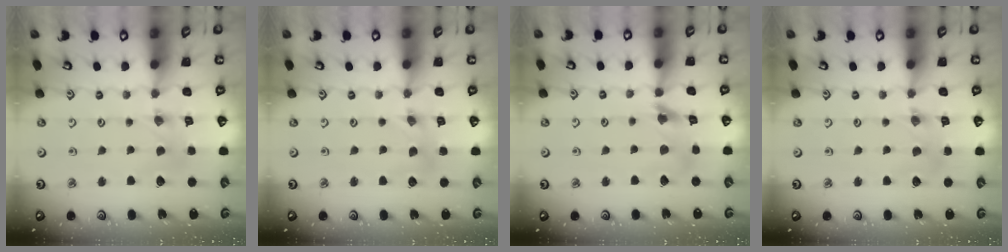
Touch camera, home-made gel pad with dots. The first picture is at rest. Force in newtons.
{"total": 2.5, "press": 2.4, "slide": 0.3}
{"total": 8.0, "press": 7.9, "slide": 0.8}
{"total": 2.1, "press": 2.1, "slide": 0.3}